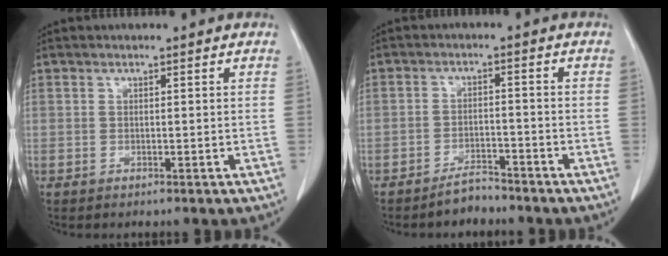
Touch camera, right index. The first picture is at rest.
{"total": 3.3, "force": [-3.1, 0.9, 0.7], "torque": [-0.009, -0.001, -0.052]}